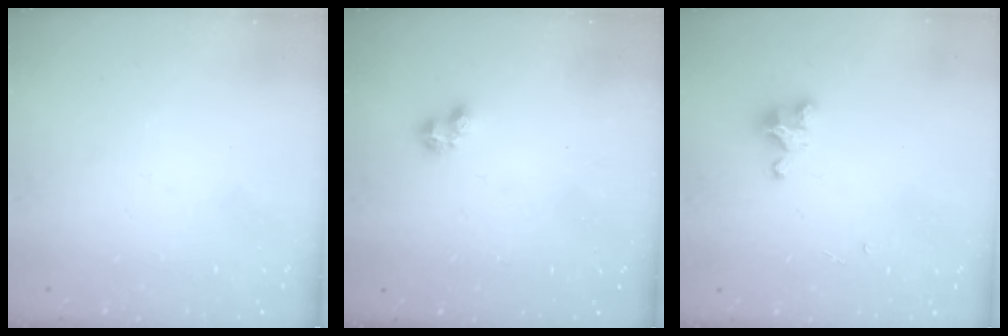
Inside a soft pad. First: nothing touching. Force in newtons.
{"total": 2.4, "press": 2.3, "slide": 0.6}
{"total": 2.9, "press": 2.9, "slide": 0.3}